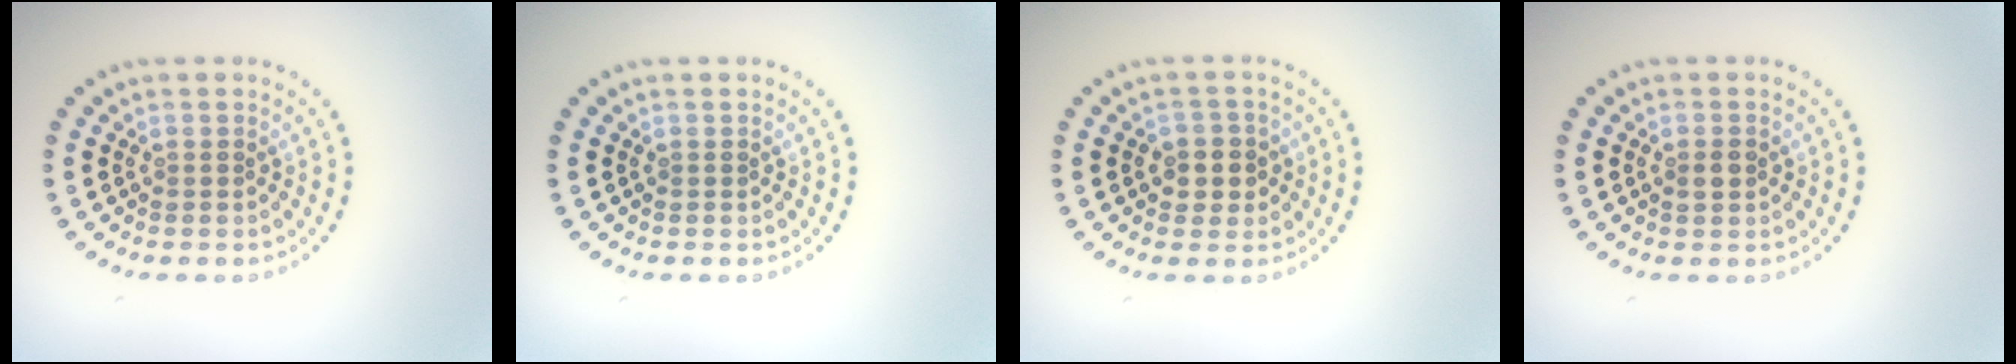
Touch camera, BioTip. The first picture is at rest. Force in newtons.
{"total": 0.0}
{"total": 2.5, "press": 2.3, "slide": 1.0}
{"total": 1.0, "press": 1.0, "slide": 0.0}